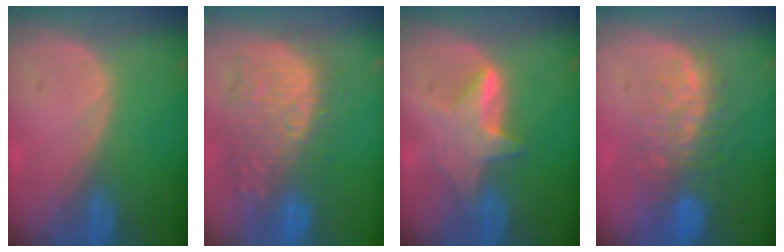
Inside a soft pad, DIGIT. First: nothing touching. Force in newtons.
{"total": 11.8, "press": 11.2, "slide": 3.9}
{"total": 5.6, "press": 5.6, "slide": 0.4}
{"total": 10.1, "press": 8.6, "slide": 5.3}